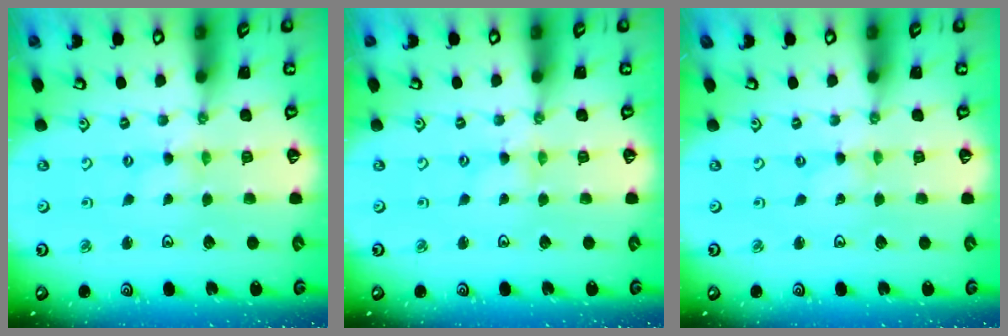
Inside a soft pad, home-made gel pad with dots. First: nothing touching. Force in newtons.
{"total": 1.6, "press": 1.6, "slide": 0.2}
{"total": 0.0}